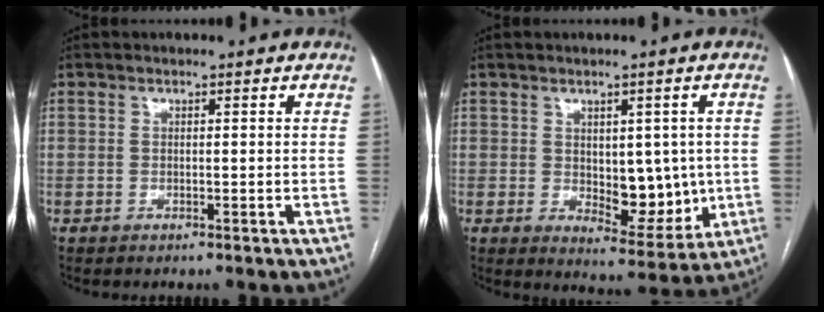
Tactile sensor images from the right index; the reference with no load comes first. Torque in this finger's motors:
{"motor_torque": [0.77, 0.64, 0.15, 0.04]}